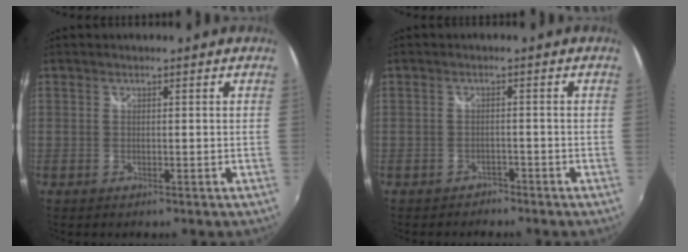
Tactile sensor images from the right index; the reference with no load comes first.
{"total": 2.5, "force": [-2.2, 1.2, 0.1], "torque": [-0.007, -0.006, -0.035]}